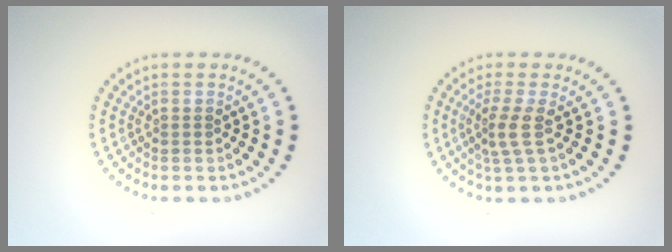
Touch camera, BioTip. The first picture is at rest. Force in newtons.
{"total": 2.4, "press": 1.7, "slide": 1.7}